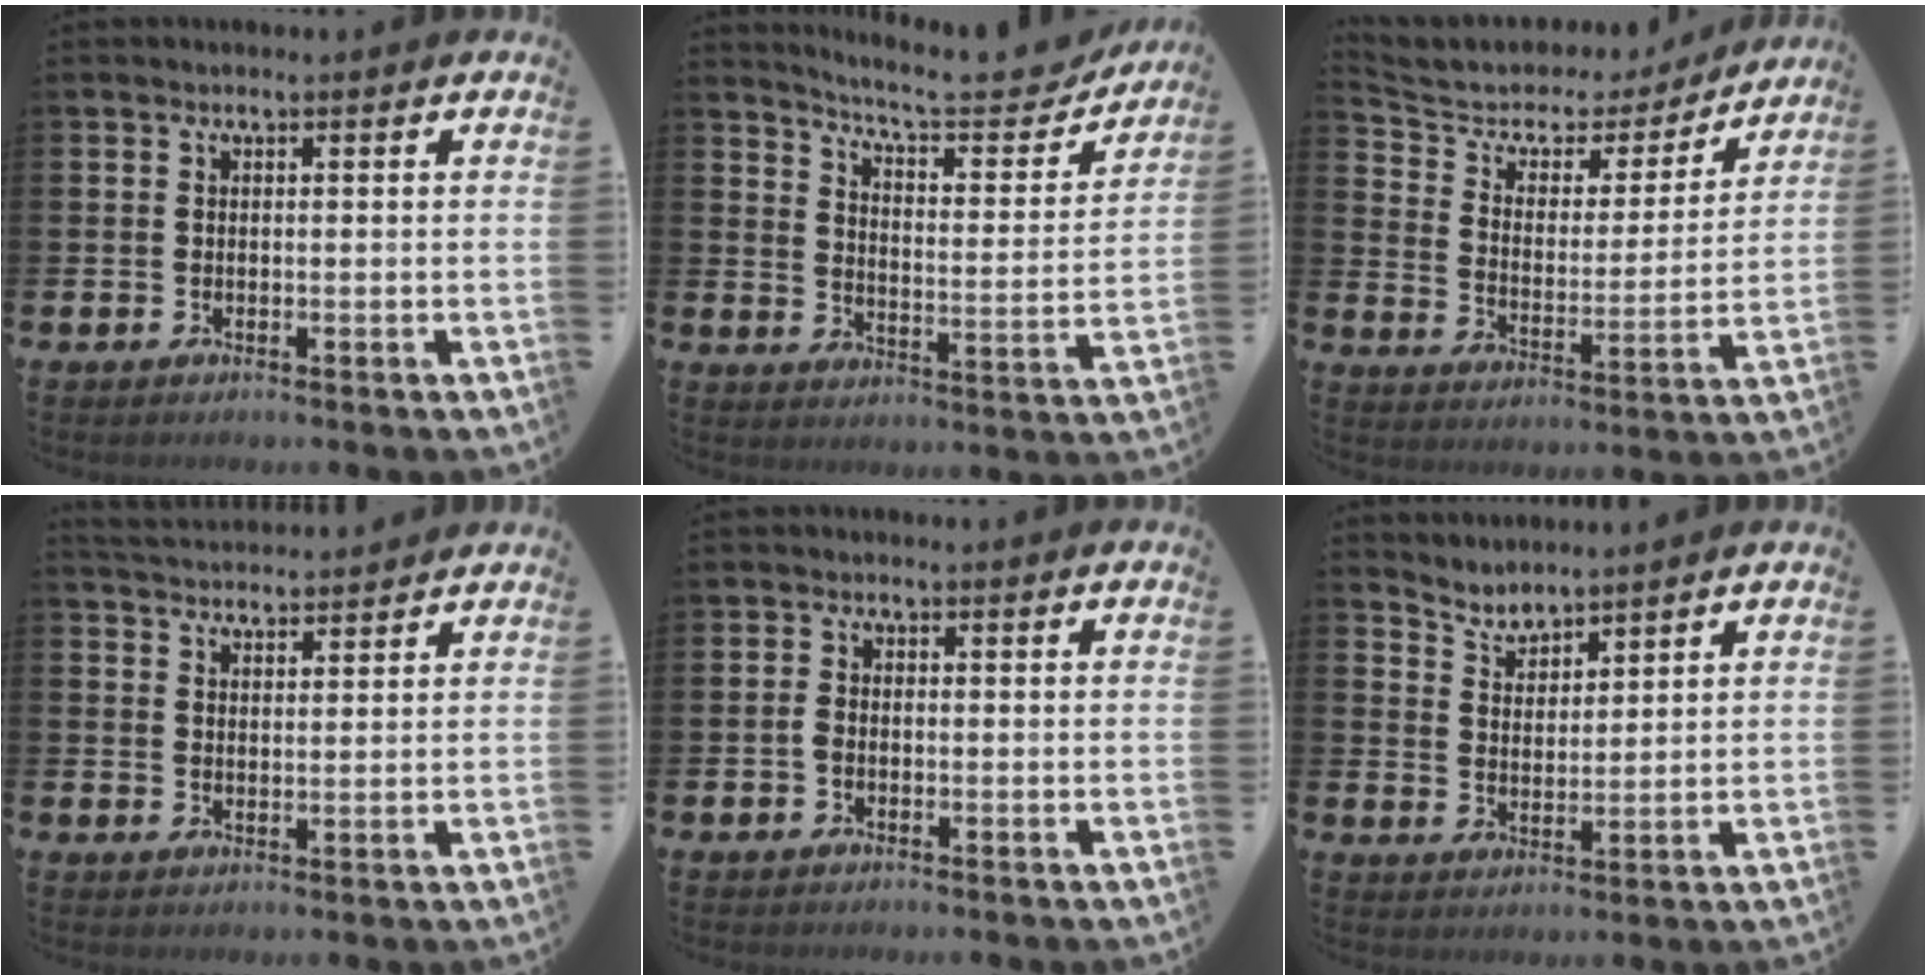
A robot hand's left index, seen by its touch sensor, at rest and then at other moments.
{"total": 7.7, "force": [7.2, 1.2, 2.7], "torque": [-0.066, -0.056, 0.117]}
{"total": 5.7, "force": [4.6, 3.1, 1.1], "torque": [-0.053, -0.034, 0.072]}
{"total": 4.0, "force": [3.9, 0.5, -0.1], "torque": [-0.012, -0.020, 0.073]}
{"total": 1.5, "force": [-0.5, 1.0, 1.0], "torque": [-0.014, 0.002, -0.013]}
{"total": 3.8, "force": [3.8, 0.6, -0.2], "torque": [-0.011, -0.021, 0.068]}